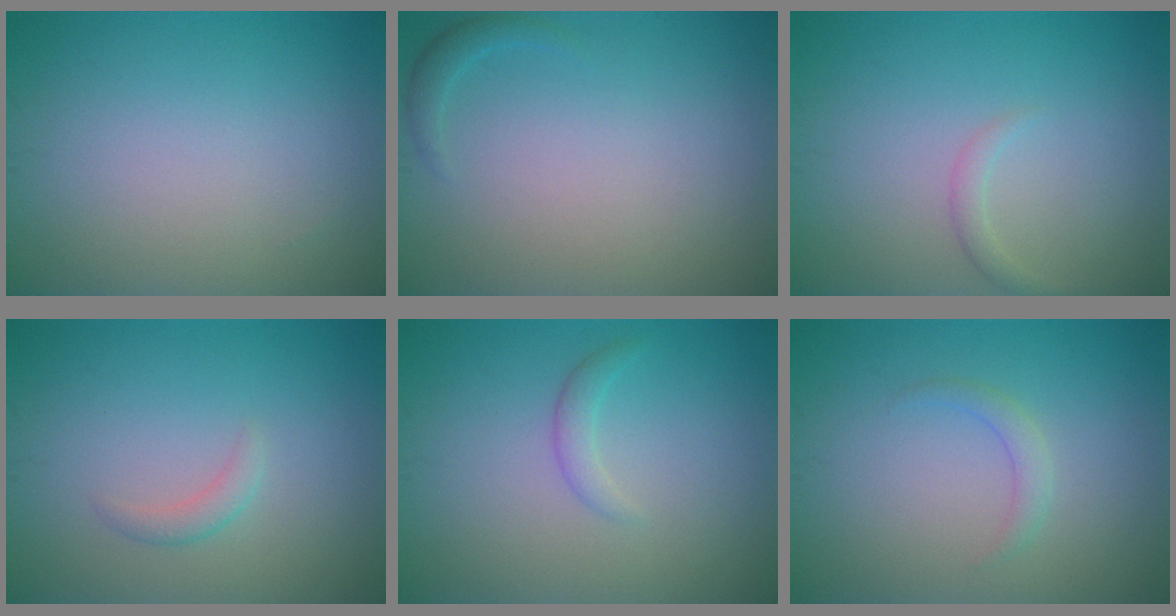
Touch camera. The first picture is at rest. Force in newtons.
{"total": 1.0, "press": 1.0, "slide": 0.1}
{"total": 1.0, "press": 1.0, "slide": 0.1}
{"total": 1.2, "press": 1.2, "slide": 0.0}
{"total": 1.3, "press": 1.3, "slide": 0.0}
{"total": 1.2, "press": 1.2, "slide": 0.1}